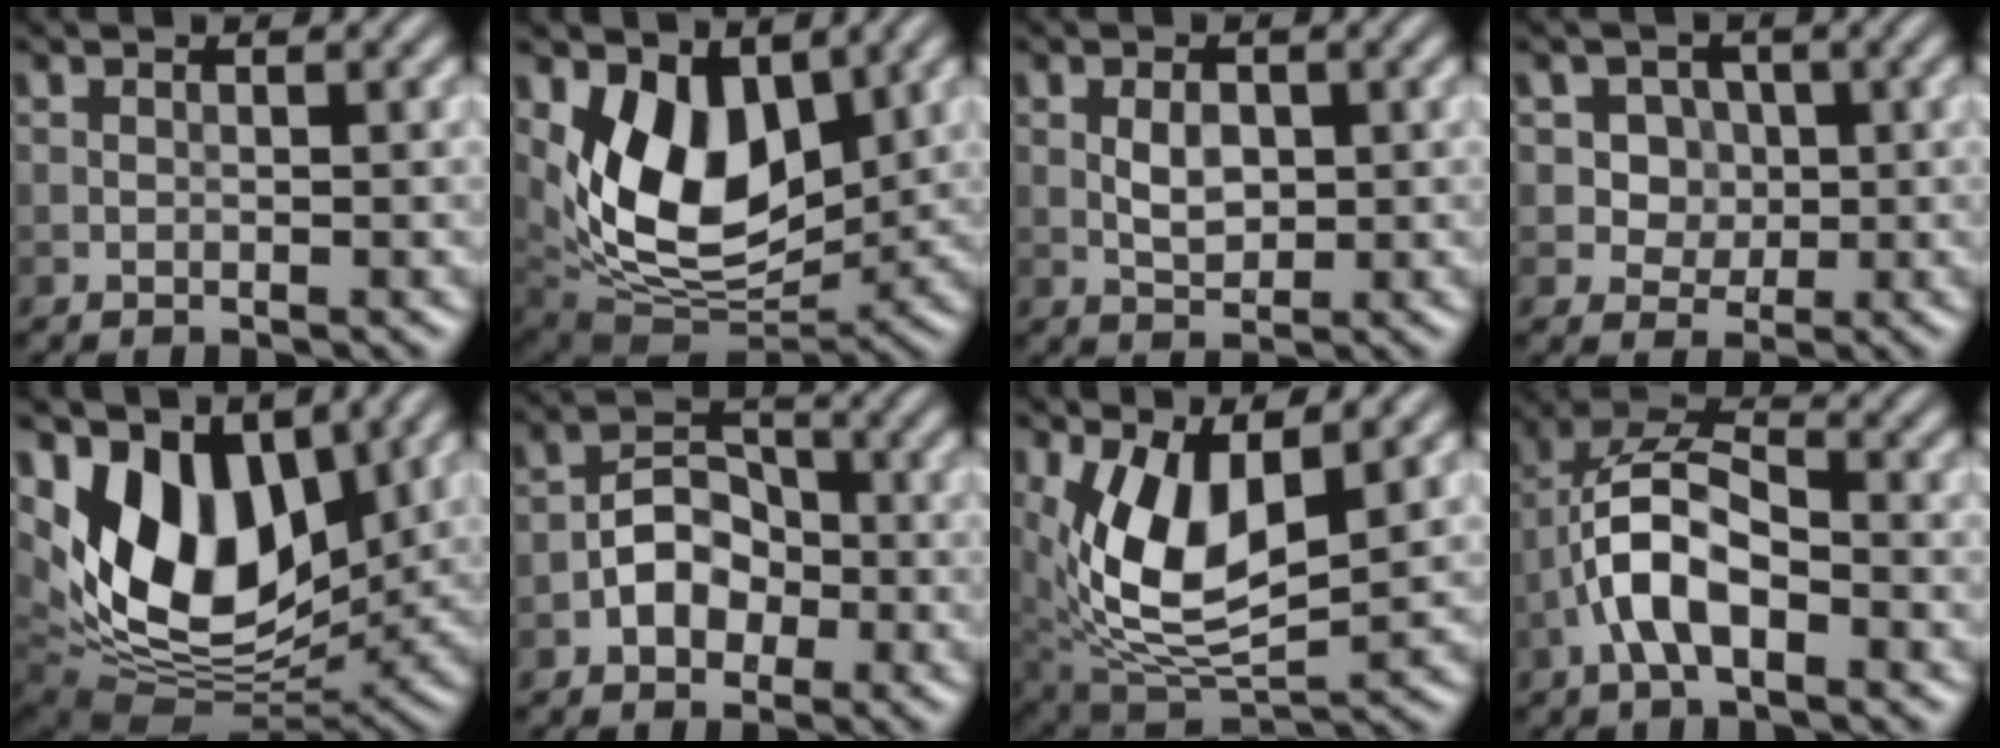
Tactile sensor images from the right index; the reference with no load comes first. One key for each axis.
{"total": 9.1, "fx": 2.6, "fy": 5.5, "fz": 6.8, "tx": -0.124, "ty": -0.026, "tz": 0.046}
{"total": 2.3, "fx": 0.1, "fy": 1.5, "fz": 1.8, "tx": -0.033, "ty": 0.000, "tz": 0.003}
{"total": 3.8, "fx": 1.0, "fy": 3.3, "fz": 1.7, "tx": -0.023, "ty": -0.003, "tz": 0.016}
{"total": 11.6, "fx": 3.7, "fy": 6.9, "fz": 8.6, "tx": -0.156, "ty": -0.010, "tz": 0.067}
{"total": 3.7, "fx": -1.4, "fy": 2.7, "fz": 2.1, "tx": -0.025, "ty": 0.009, "tz": -0.028}
{"total": 8.5, "fx": 1.8, "fy": 4.2, "fz": 7.2, "tx": -0.154, "ty": -0.014, "tz": 0.038}
{"total": 6.5, "fx": -2.3, "fy": 2.8, "fz": 5.3, "tx": -0.102, "ty": 0.015, "tz": -0.047}